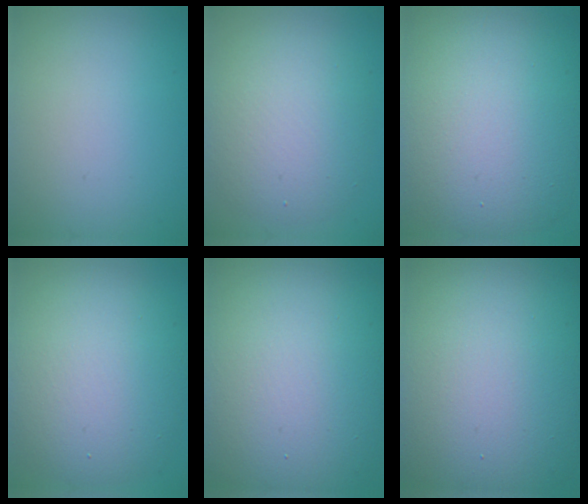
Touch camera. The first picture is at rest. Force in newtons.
{"total": 5.7, "press": 5.7, "slide": 0.6}
{"total": 12.7, "press": 12.6, "slide": 0.8}
{"total": 9.5, "press": 9.5, "slide": 0.3}
{"total": 16.9, "press": 16.8, "slide": 1.0}
{"total": 17.4, "press": 17.4, "slide": 1.0}